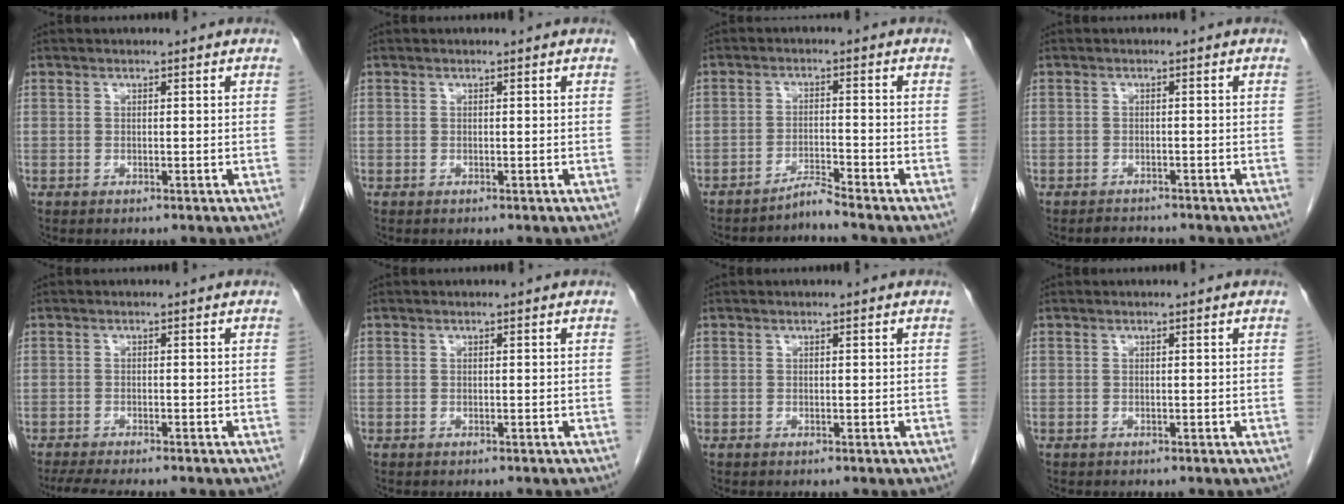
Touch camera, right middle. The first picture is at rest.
{"total": 0.0}
{"total": 2.7, "force": [-2.5, -0.9, 0.3], "torque": [0.000, -0.012, -0.047]}
{"total": 1.5, "force": [-1.5, 0.3, -0.2], "torque": [-0.005, -0.007, -0.021]}
{"total": 7.4, "force": [-6.3, 0.7, 3.9], "torque": [-0.057, -0.015, -0.096]}
{"total": 0.5, "force": [-0.5, 0.1, 0.2], "torque": [-0.002, 0.000, -0.006]}
{"total": 0.0}
{"total": 0.0}